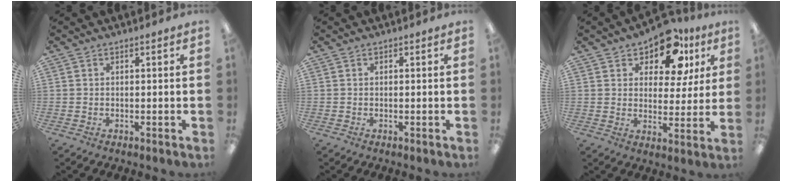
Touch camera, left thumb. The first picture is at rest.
{"total": 0.0}
{"total": 12.4, "force": [8.3, 6.6, 6.4], "torque": [-0.102, -0.039, 0.149]}